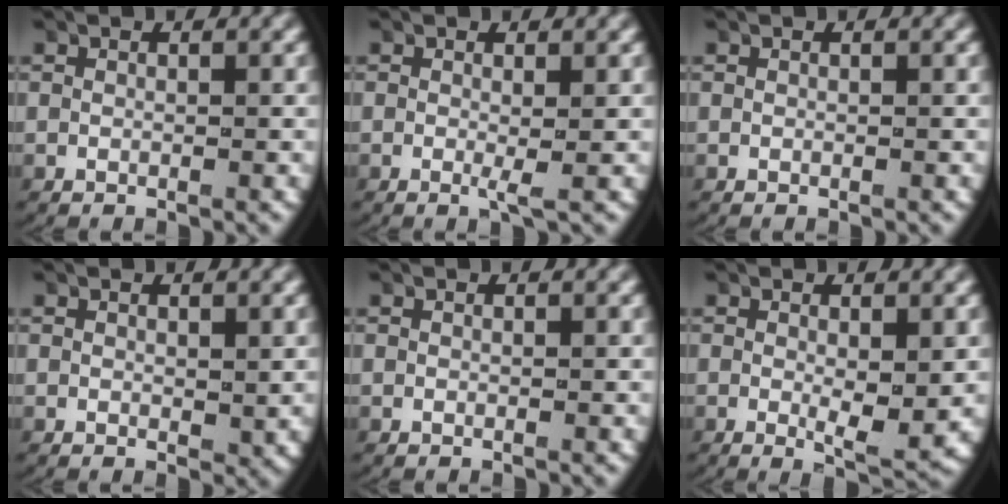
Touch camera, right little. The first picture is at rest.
{"total": 0.9, "force": [0.0, 0.0, 0.9], "torque": [-0.023, -0.009, 0.000]}
{"total": 0.0}
{"total": 0.5, "force": [0.3, 0.2, 0.4], "torque": [-0.007, -0.012, 0.013]}
{"total": 0.0}
{"total": 2.9, "force": [-0.1, 0.9, 2.7], "torque": [-0.053, -0.020, 0.004]}